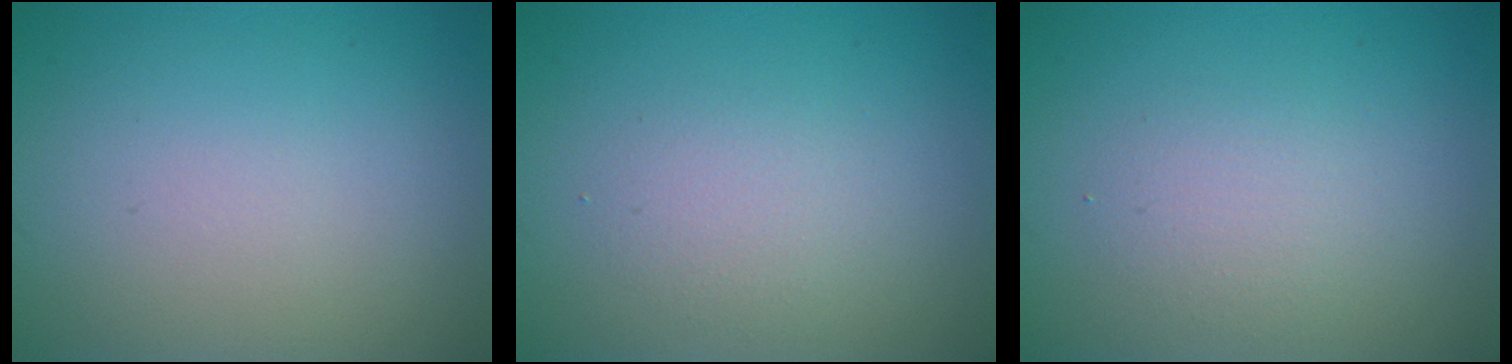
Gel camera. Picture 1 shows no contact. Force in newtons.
{"total": 1.9, "press": 1.9, "slide": 0.1}
{"total": 1.9, "press": 1.9, "slide": 0.0}